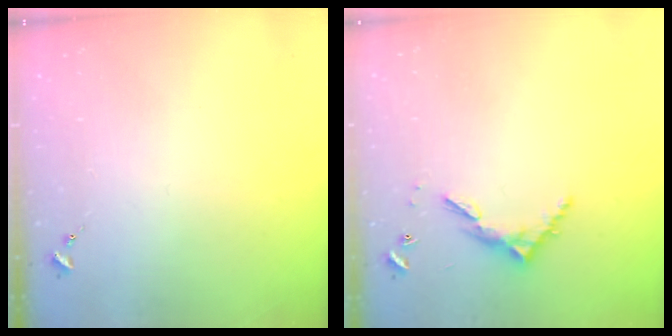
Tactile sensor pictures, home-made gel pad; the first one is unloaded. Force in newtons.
{"total": 6.3, "press": 6.3, "slide": 0.5}